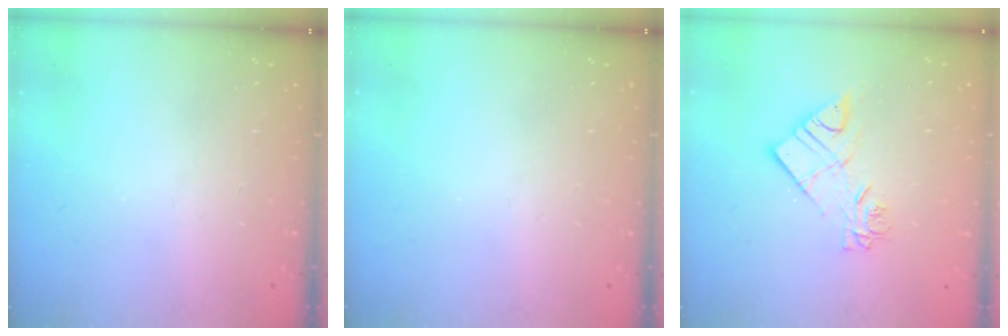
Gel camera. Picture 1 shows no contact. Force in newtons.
{"total": 0.0}
{"total": 10.6, "press": 10.5, "slide": 0.9}